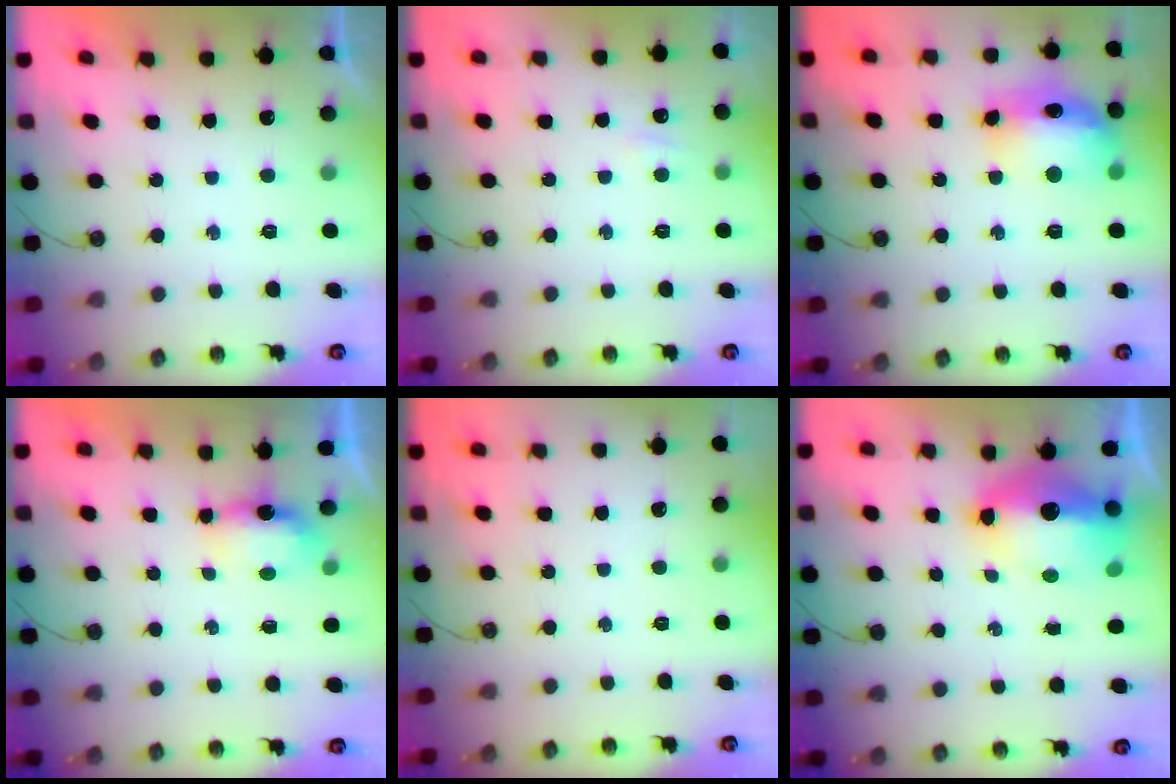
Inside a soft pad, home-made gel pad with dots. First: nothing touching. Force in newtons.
{"total": 3.2, "press": 3.2, "slide": 0.5}
{"total": 14.4, "press": 14.3, "slide": 1.1}
{"total": 5.4, "press": 5.2, "slide": 1.4}
{"total": 0.0}
{"total": 14.9, "press": 14.8, "slide": 1.8}